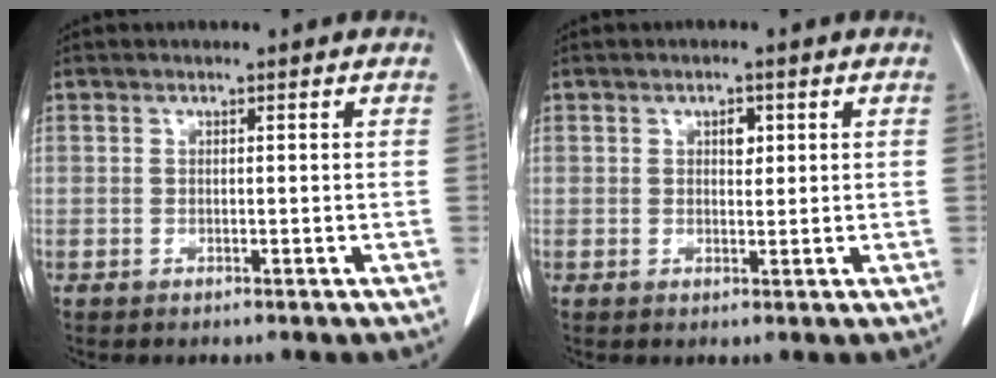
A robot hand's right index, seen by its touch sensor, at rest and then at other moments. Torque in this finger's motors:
{"motor_torque": [0.06, 0.04, 0.04, 0.01]}